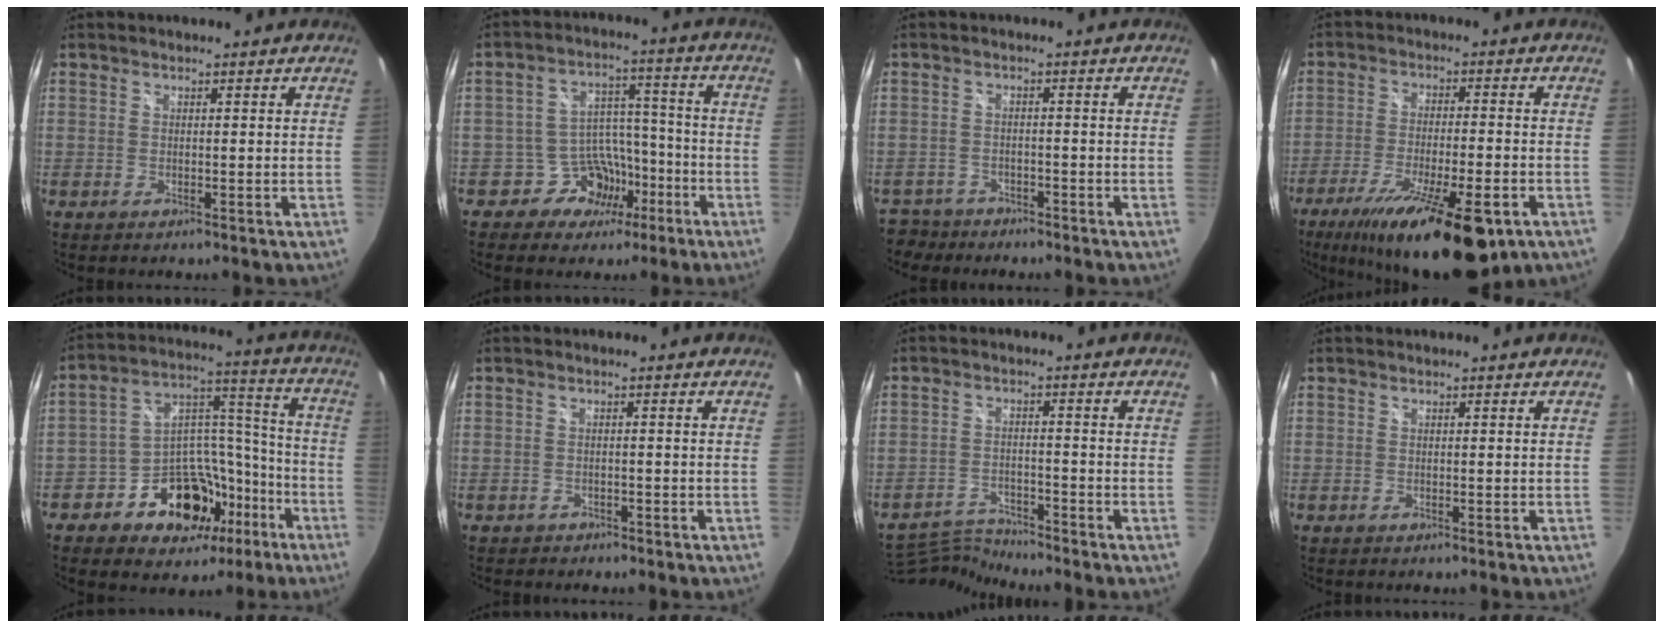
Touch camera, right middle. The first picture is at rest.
{"total": 8.9, "force": [-5.4, 6.7, 2.1], "torque": [-0.035, 0.038, -0.078]}
{"total": 6.8, "force": [-5.5, 3.9, 1.1], "torque": [-0.043, -0.001, -0.093]}
{"total": 19.8, "force": [-12.3, 5.6, 14.4], "torque": [-0.261, -0.058, -0.193]}
{"total": 16.1, "force": [-8.7, 11.6, 6.9], "torque": [-0.128, 0.069, -0.114]}
{"total": 1.6, "force": [-1.2, 1.1, 0.1], "torque": [-0.007, 0.001, -0.017]}
{"total": 6.8, "force": [-6.8, -0.1, 0.4], "torque": [-0.032, 0.003, -0.129]}
{"total": 0.0}